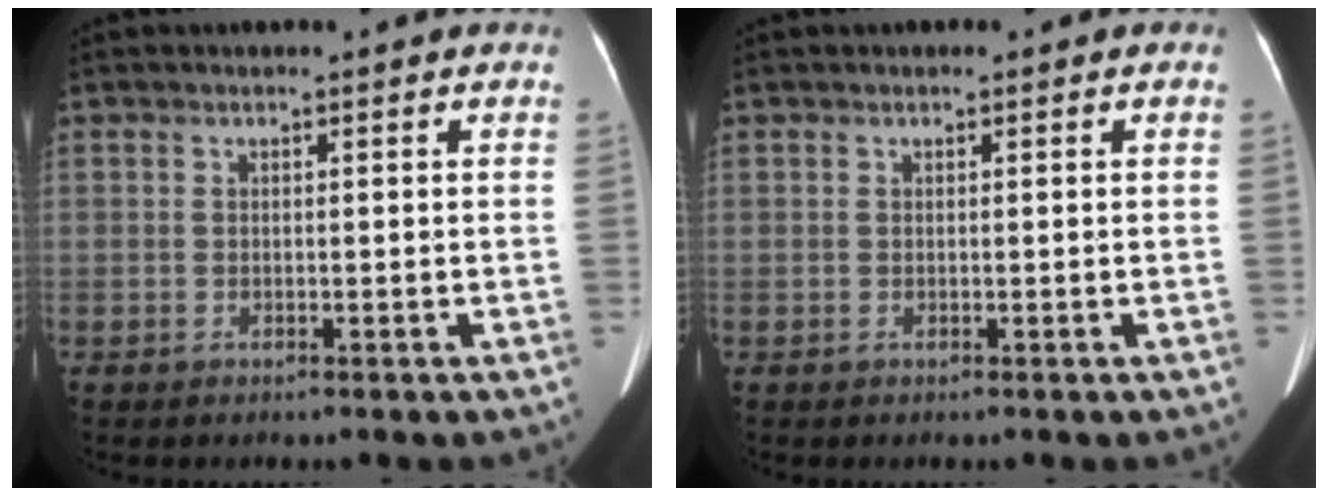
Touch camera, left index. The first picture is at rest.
{"total": 0.0}